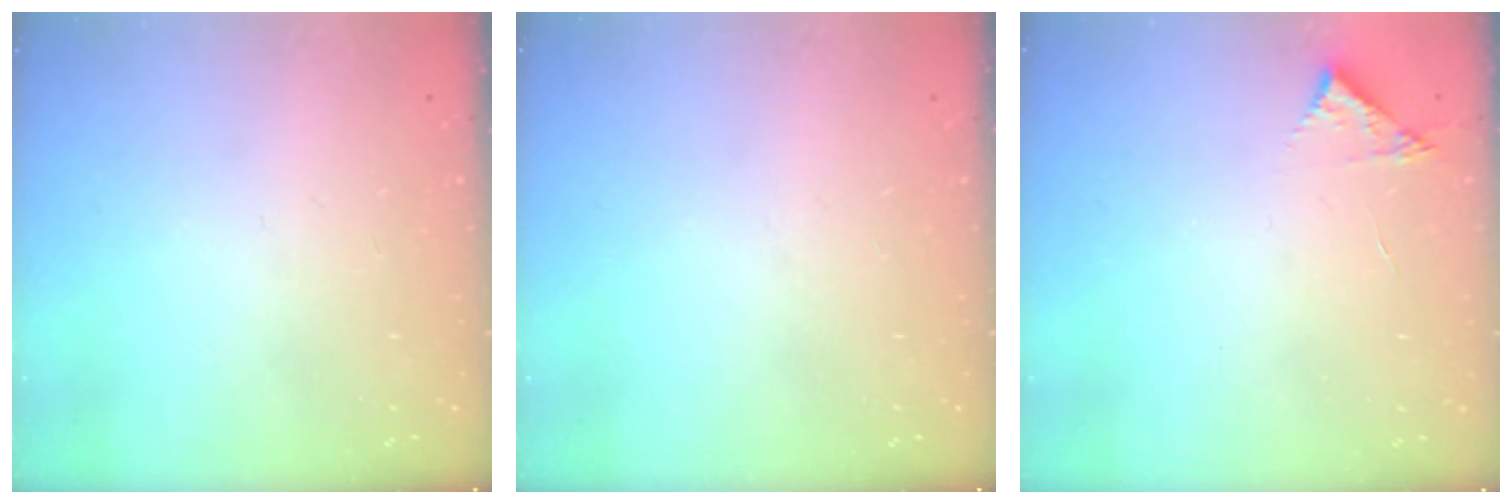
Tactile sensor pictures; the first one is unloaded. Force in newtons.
{"total": 0.0}
{"total": 3.6, "press": 3.6, "slide": 0.1}